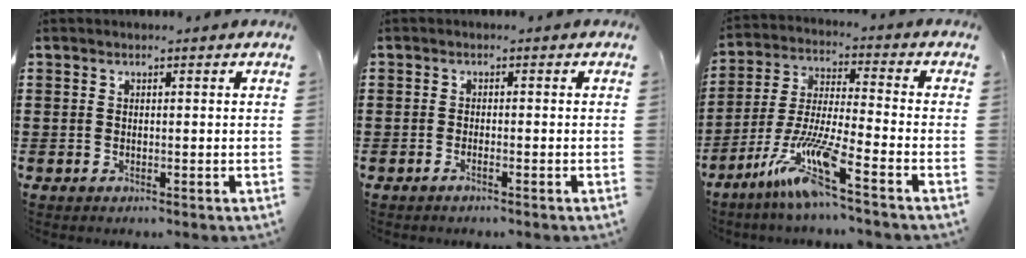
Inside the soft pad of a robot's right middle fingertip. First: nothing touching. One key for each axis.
{"total": 0.9, "fx": -0.6, "fy": 0.0, "fz": 0.6, "tx": -0.011, "ty": -0.003, "tz": -0.010}
{"total": 10.6, "fx": -6.7, "fy": 0.7, "fz": 8.1, "tx": -0.179, "ty": -0.014, "tz": -0.137}